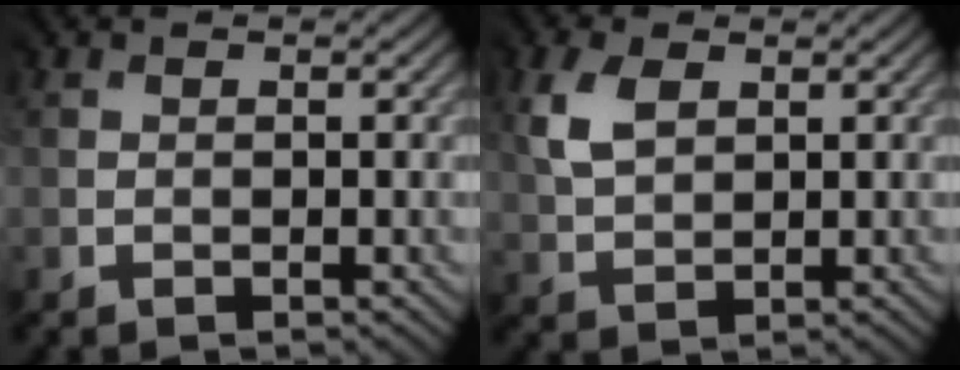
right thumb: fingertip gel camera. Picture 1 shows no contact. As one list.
[{"total": 3.9, "force": [2.1, 2.4, 2.1], "torque": [-0.067, 0.006, 0.040]}]